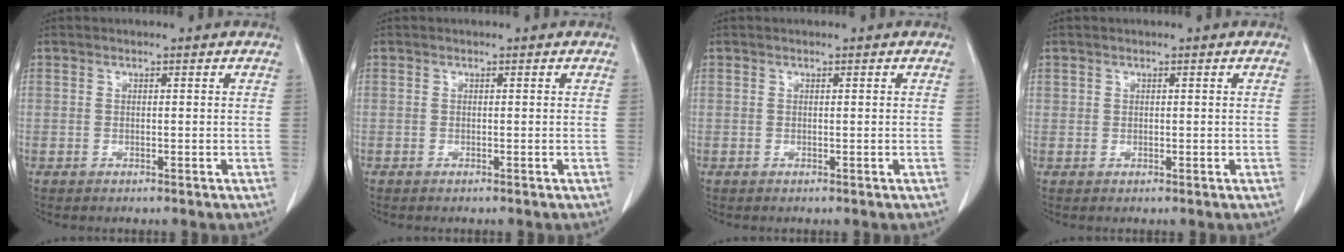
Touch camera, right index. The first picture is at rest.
{"total": 0.0}
{"total": 0.0}
{"total": 0.5, "force": [0.3, 0.5, 0.1], "torque": [0.008, 0.001, 0.003]}